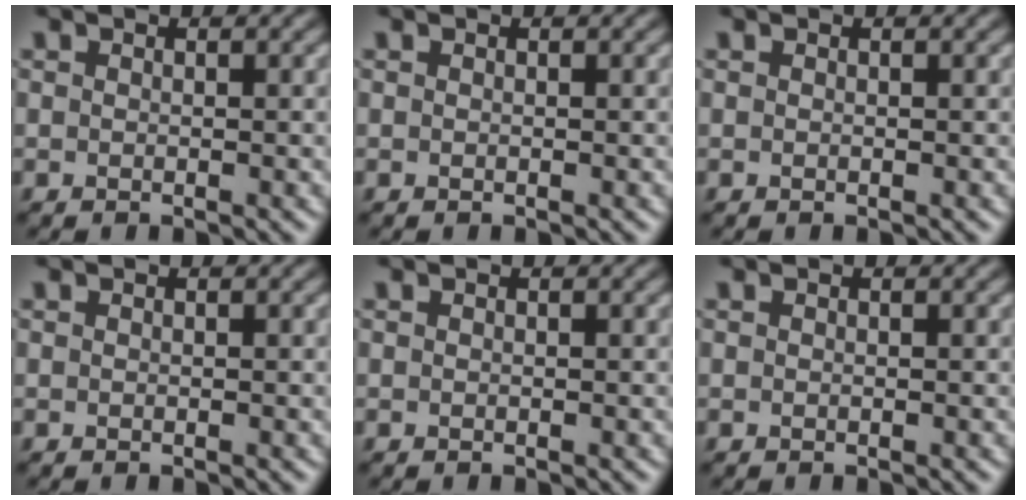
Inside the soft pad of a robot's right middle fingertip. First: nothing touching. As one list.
[{"total": 0.0}, {"total": 0.0}, {"total": 0.0}, {"total": 0.0}, {"total": 0.0}]